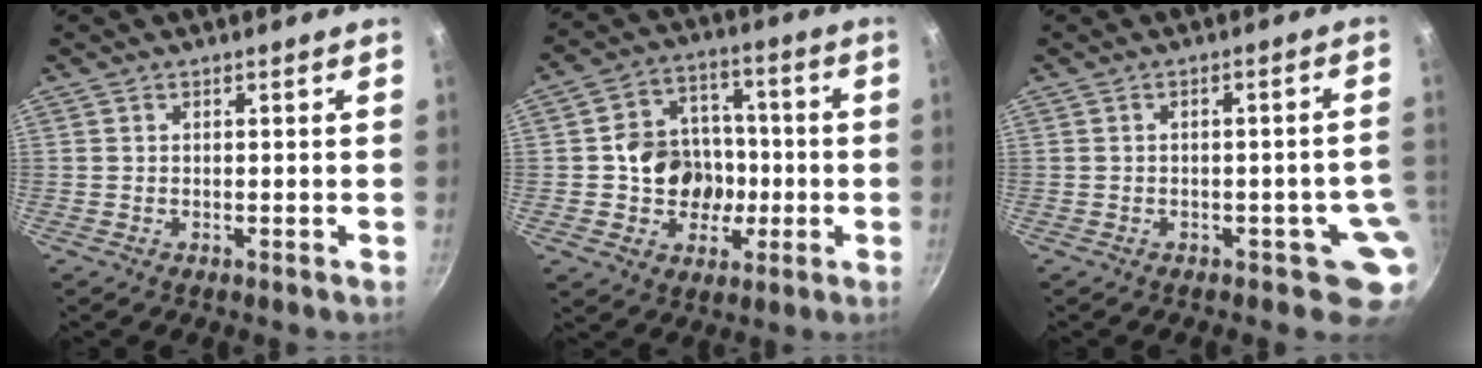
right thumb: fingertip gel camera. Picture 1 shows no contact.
{"total": 12.9, "force": [-1.4, 11.3, 6.0], "torque": [-0.055, 0.027, -0.025]}
{"total": 4.9, "force": [-1.5, 2.8, 3.7], "torque": [-0.003, 0.020, -0.014]}